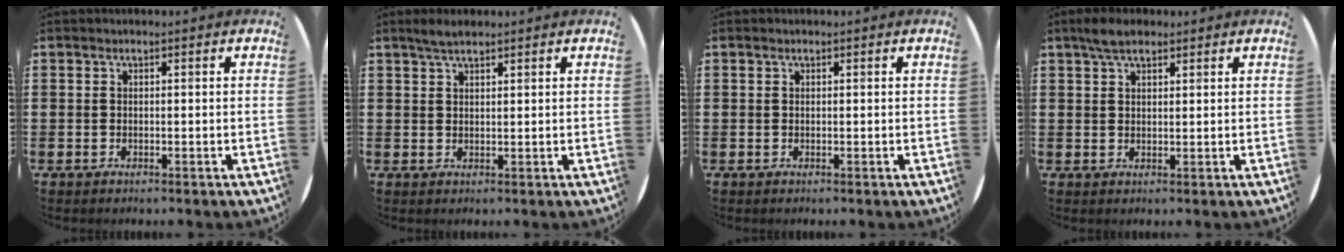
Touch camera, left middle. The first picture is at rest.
{"total": 2.3, "force": [2.0, 0.5, 1.1], "torque": [-0.024, 0.006, 0.036]}
{"total": 0.0}
{"total": 3.4, "force": [2.6, 1.3, 1.6], "torque": [-0.028, 0.005, 0.047]}